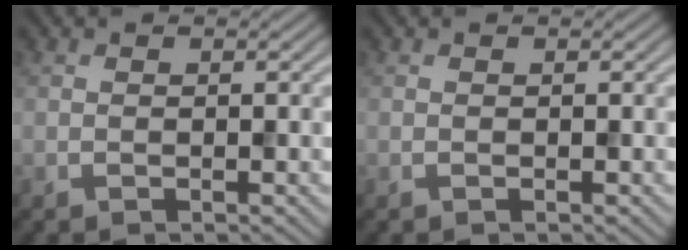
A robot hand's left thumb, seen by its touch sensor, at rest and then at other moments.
{"total": 0.0}